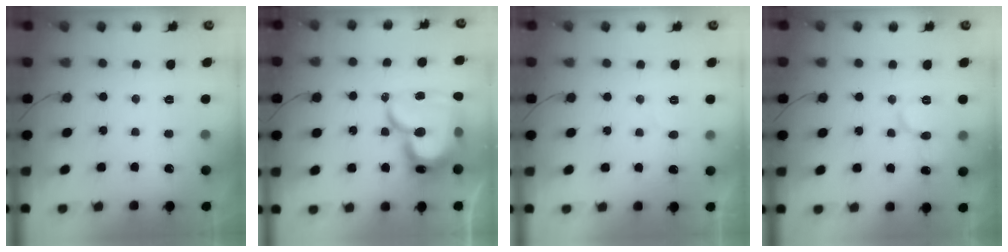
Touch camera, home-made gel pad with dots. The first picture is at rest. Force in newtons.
{"total": 25.1, "press": 25.0, "slide": 1.9}
{"total": 3.1, "press": 3.1, "slide": 0.2}
{"total": 9.4, "press": 9.3, "slide": 1.3}